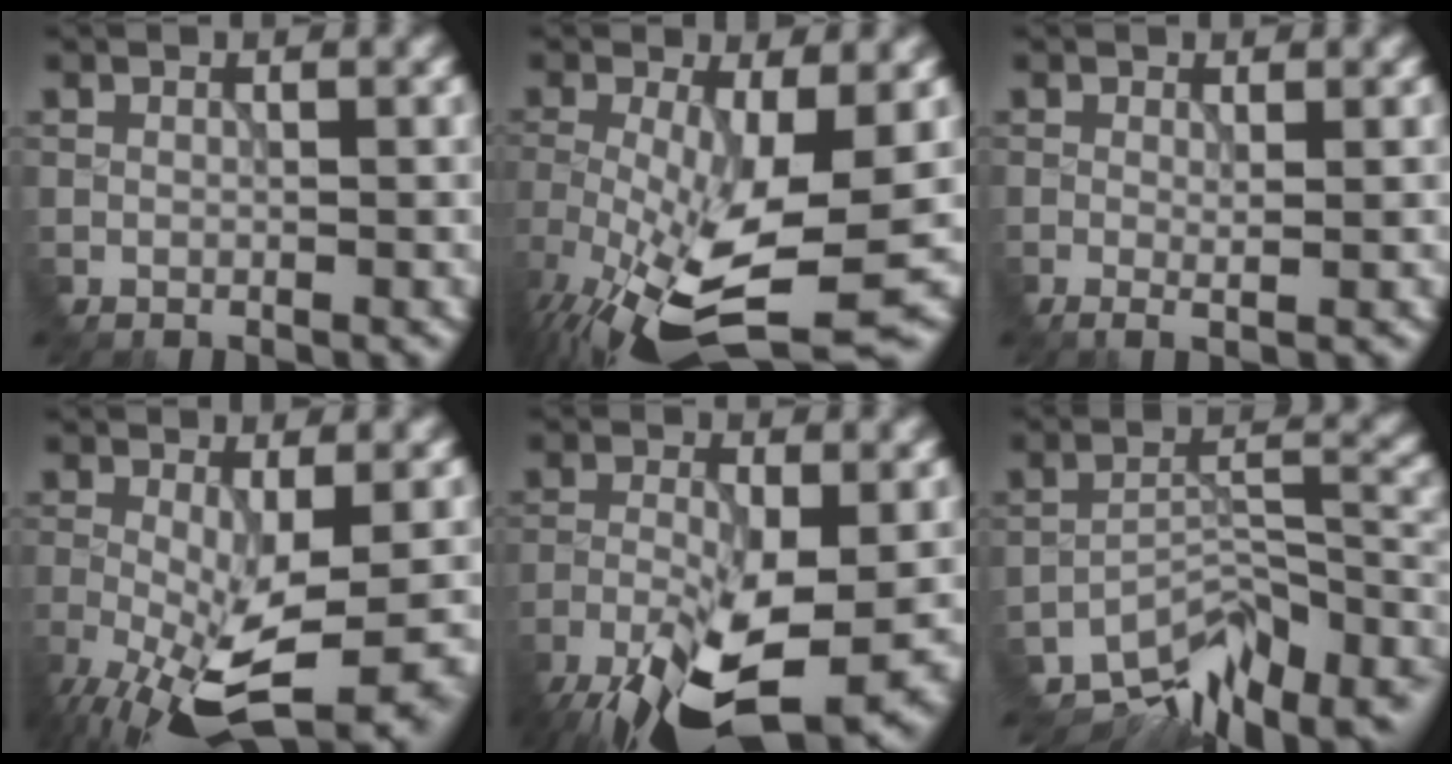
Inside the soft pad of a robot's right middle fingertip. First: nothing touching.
{"total": 10.7, "force": [-4.1, 3.4, 9.3], "torque": [-0.199, -0.028, -0.064]}
{"total": 1.0, "force": [0.0, 0.1, 1.0], "torque": [-0.024, 0.003, -0.002]}
{"total": 10.5, "force": [-5.4, 2.8, 8.6], "torque": [-0.179, -0.030, -0.081]}
{"total": 12.4, "force": [-7.6, 3.9, 9.0], "torque": [-0.195, -0.034, -0.123]}
{"total": 9.5, "force": [-7.7, 3.6, 4.3], "torque": [-0.061, 0.006, -0.130]}